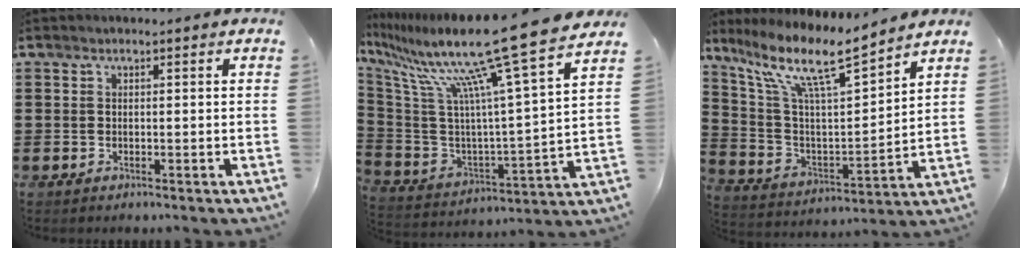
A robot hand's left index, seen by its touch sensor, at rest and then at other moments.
{"total": 16.6, "force": [12.9, -0.1, 10.4], "torque": [-0.213, -0.096, 0.196]}
{"total": 11.9, "force": [8.5, 1.9, 8.0], "torque": [-0.179, -0.051, 0.139]}